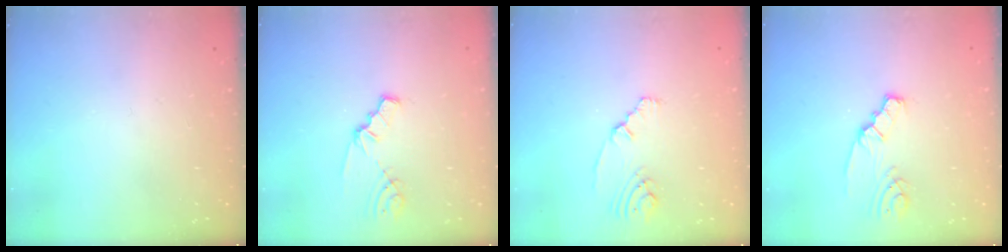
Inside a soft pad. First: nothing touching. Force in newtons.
{"total": 1.8, "press": 1.7, "slide": 0.3}
{"total": 2.2, "press": 2.1, "slide": 0.6}
{"total": 2.0, "press": 2.0, "slide": 0.4}